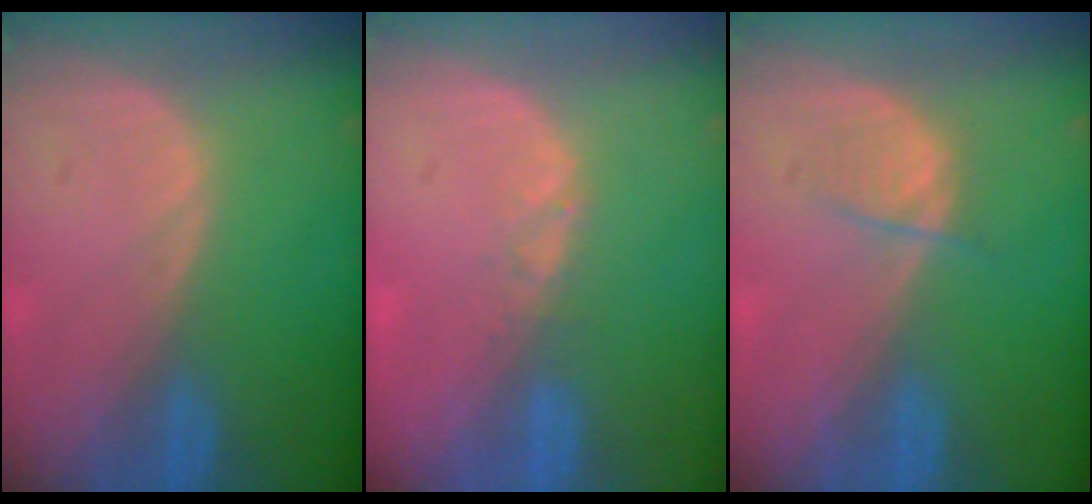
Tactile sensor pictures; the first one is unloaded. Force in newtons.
{"total": 1.3, "press": 1.0, "slide": 0.8}
{"total": 2.1, "press": 2.1, "slide": 0.3}